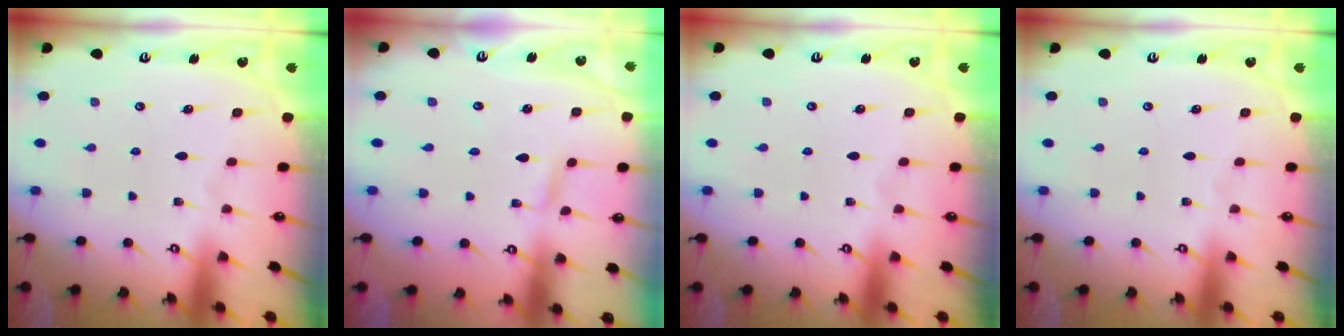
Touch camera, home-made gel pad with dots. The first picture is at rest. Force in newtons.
{"total": 2.7, "press": 2.7, "slide": 0.1}
{"total": 0.0}
{"total": 0.0}